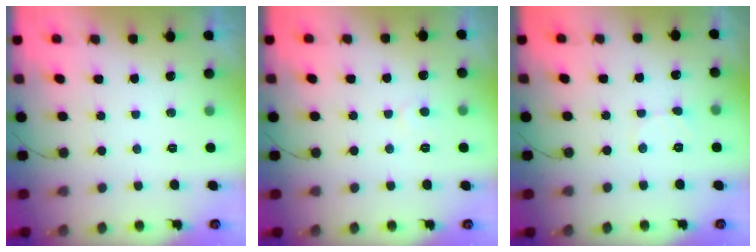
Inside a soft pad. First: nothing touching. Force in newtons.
{"total": 3.9, "press": 3.9, "slide": 0.4}
{"total": 2.9, "press": 2.9, "slide": 0.3}